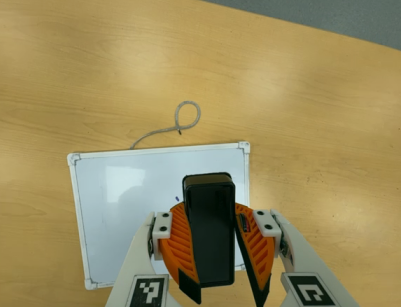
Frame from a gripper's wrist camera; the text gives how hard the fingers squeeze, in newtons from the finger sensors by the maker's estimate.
{"total": 11.8, "left": 12.3, "right": 11.3}